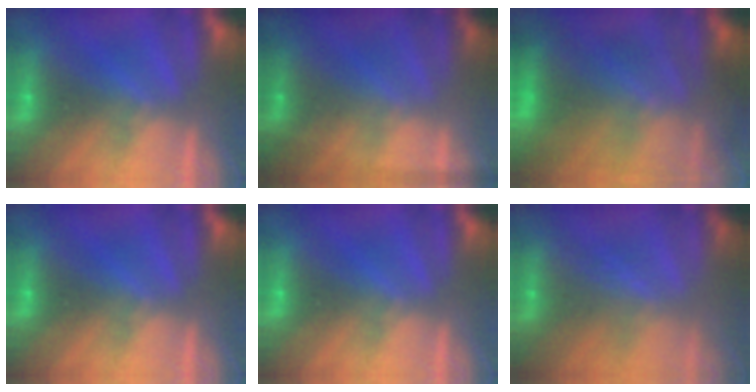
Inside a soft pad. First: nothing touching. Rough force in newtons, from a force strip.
{"total": 1.8}
{"total": 7.3}
{"total": 0.0}
{"total": 0.0}
{"total": 2.4}